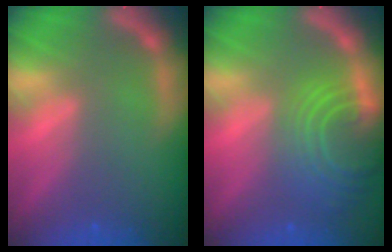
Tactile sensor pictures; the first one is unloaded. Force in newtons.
{"total": 9.0}